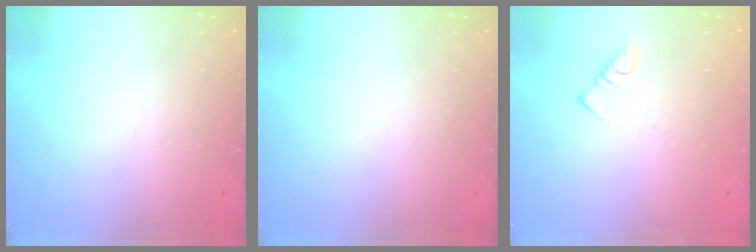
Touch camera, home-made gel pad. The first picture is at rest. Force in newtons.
{"total": 0.0}
{"total": 2.8, "press": 2.8, "slide": 0.2}